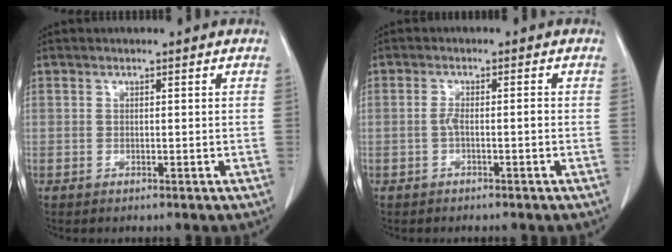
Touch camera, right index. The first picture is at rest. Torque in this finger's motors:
{"motor_torque": [0.31, -0.21, 0.13, 0.03]}